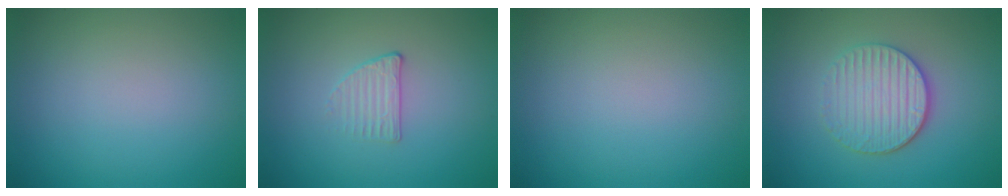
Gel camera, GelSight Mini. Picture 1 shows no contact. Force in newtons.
{"total": 1.3, "press": 0.8, "slide": 1.0}
{"total": 0.0}
{"total": 4.0, "press": 3.4, "slide": 2.0}